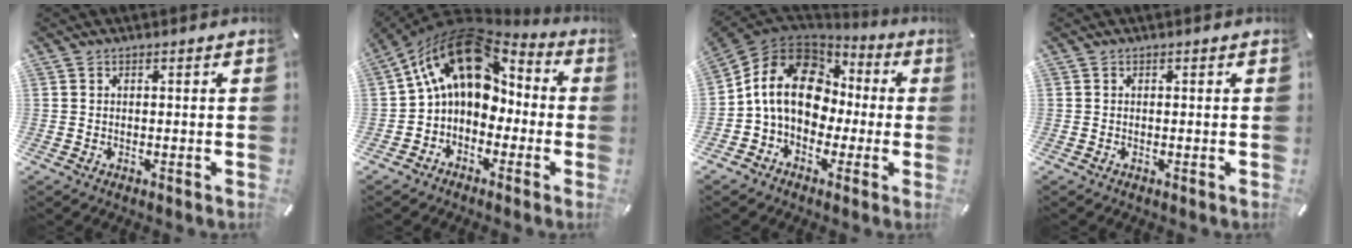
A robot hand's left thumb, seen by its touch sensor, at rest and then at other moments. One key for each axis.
{"total": 16.2, "fx": 4.2, "fy": 11.7, "fz": 10.4, "tx": -0.184, "ty": -0.015, "tz": 0.071}
{"total": 16.9, "fx": 0.3, "fy": 13.6, "fz": 10.0, "tx": -0.210, "ty": 0.018, "tz": 0.006}
{"total": 0.0}